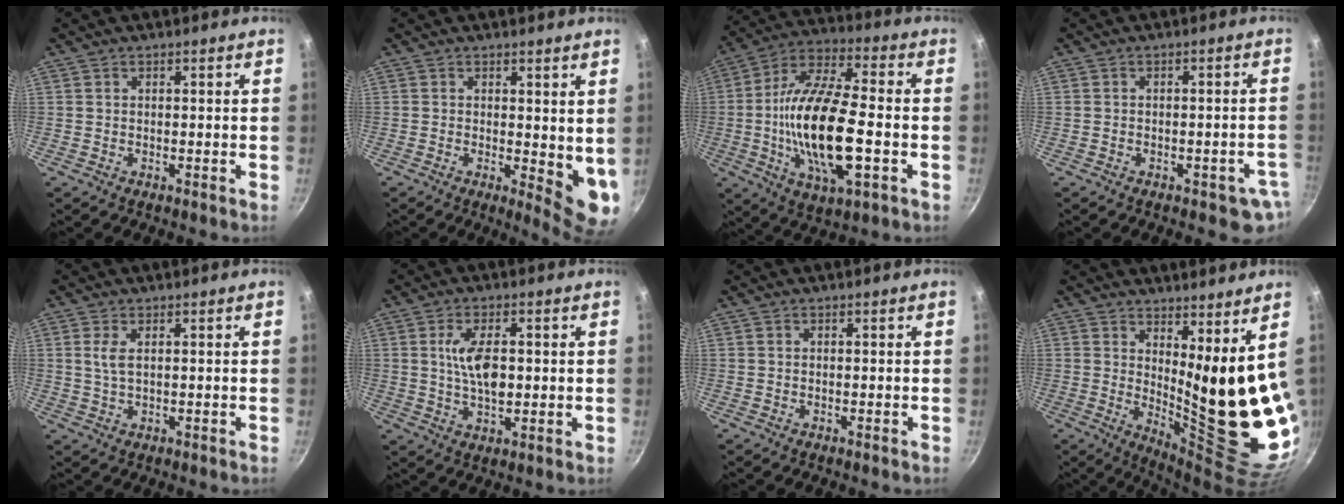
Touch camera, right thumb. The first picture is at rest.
{"total": 7.2, "force": [0.8, 3.1, 6.5], "torque": [-0.073, -0.025, 0.012]}
{"total": 21.3, "force": [-3.4, 8.1, 19.4], "torque": [-0.363, 0.017, -0.073]}
{"total": 4.4, "force": [-2.0, 2.5, 3.0], "torque": [-0.010, 0.026, -0.014]}
{"total": 2.9, "force": [0.8, 1.2, 2.5], "torque": [-0.053, -0.003, 0.016]}
{"total": 8.1, "force": [0.9, 3.9, 7.0], "torque": [-0.122, 0.000, 0.015]}
{"total": 0.0}
{"total": 17.7, "force": [5.1, 5.2, 16.1], "torque": [-0.202, -0.074, 0.089]}